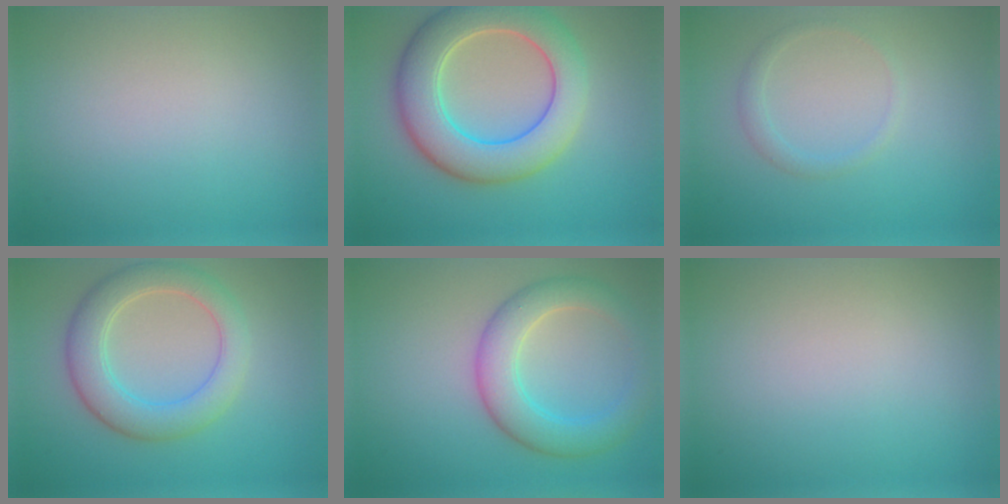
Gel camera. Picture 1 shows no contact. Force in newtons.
{"total": 8.3, "press": 8.3, "slide": 0.6}
{"total": 1.2, "press": 1.1, "slide": 0.1}
{"total": 5.3, "press": 5.3, "slide": 0.5}
{"total": 5.1, "press": 5.1, "slide": 0.0}
{"total": 0.0}